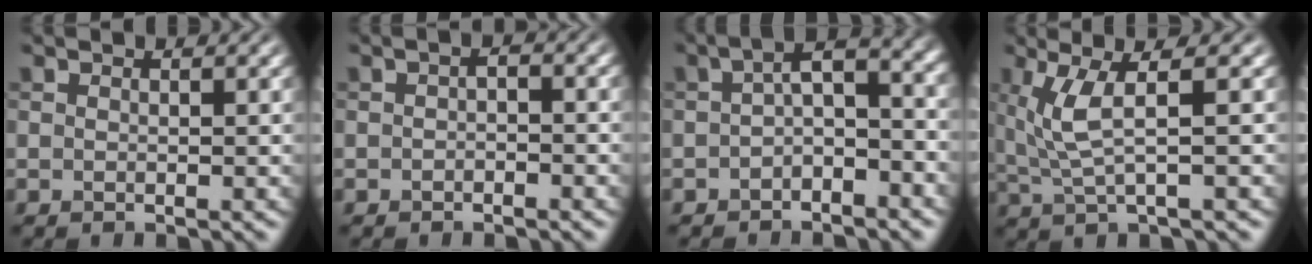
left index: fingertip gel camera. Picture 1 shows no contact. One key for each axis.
{"total": 1.0, "fx": -0.6, "fy": 0.4, "fz": 0.7, "tx": -0.015, "ty": 0.005, "tz": -0.012}
{"total": 4.3, "fx": -1.2, "fy": 1.8, "fz": 3.7, "tx": -0.056, "ty": 0.014, "tz": -0.032}
{"total": 4.0, "fx": 0.9, "fy": 0.7, "fz": 3.8, "tx": -0.093, "ty": 0.003, "tz": 0.021}